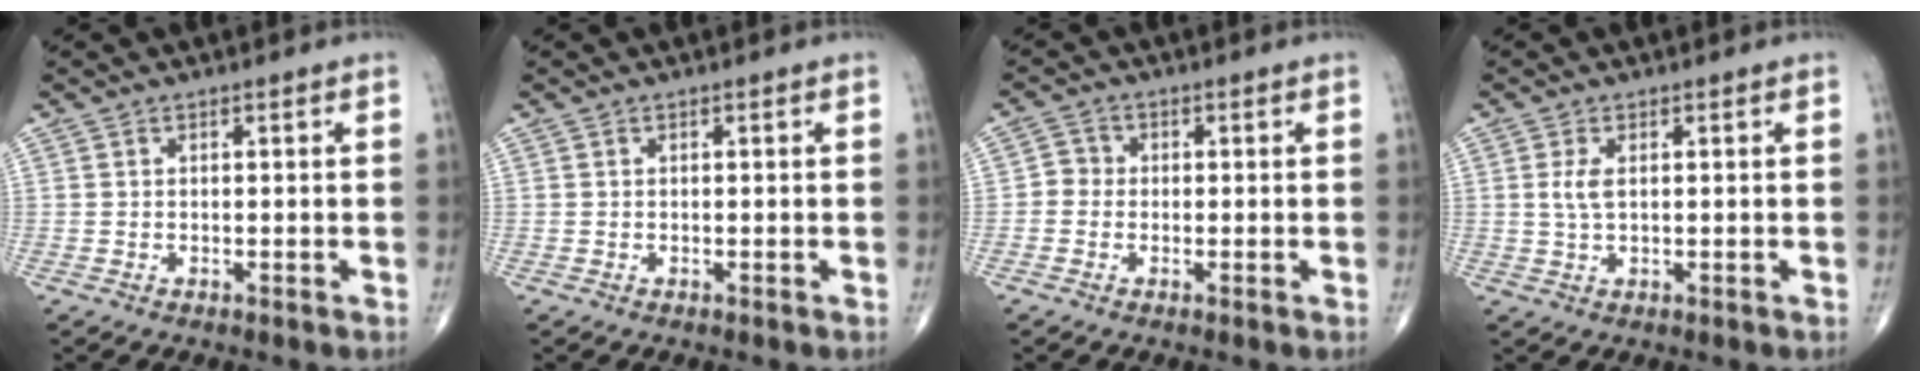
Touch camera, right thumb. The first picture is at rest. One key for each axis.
{"total": 0.0}
{"total": 2.5, "fx": -0.5, "fy": 2.3, "fz": 0.8, "tx": 0.001, "ty": 0.008, "tz": -0.018}
{"total": 2.7, "fx": 0.5, "fy": 1.2, "fz": 2.4, "tx": -0.056, "ty": 0.002, "tz": 0.014}